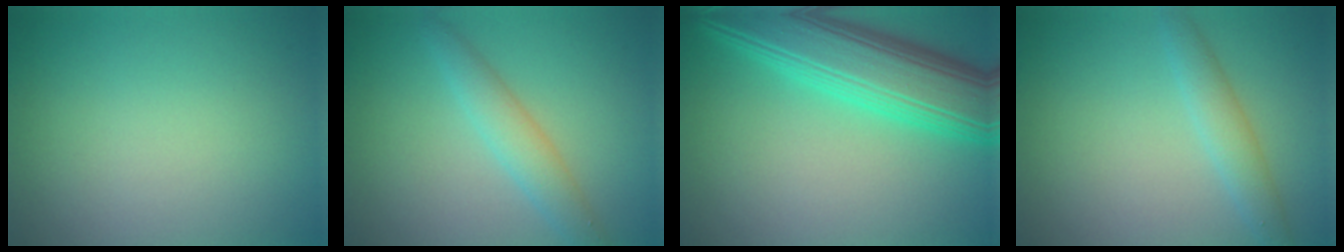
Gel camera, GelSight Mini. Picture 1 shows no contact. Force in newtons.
{"total": 2.8, "press": 2.8, "slide": 0.0}
{"total": 9.0, "press": 9.0, "slide": 0.2}
{"total": 2.3, "press": 2.3, "slide": 0.0}